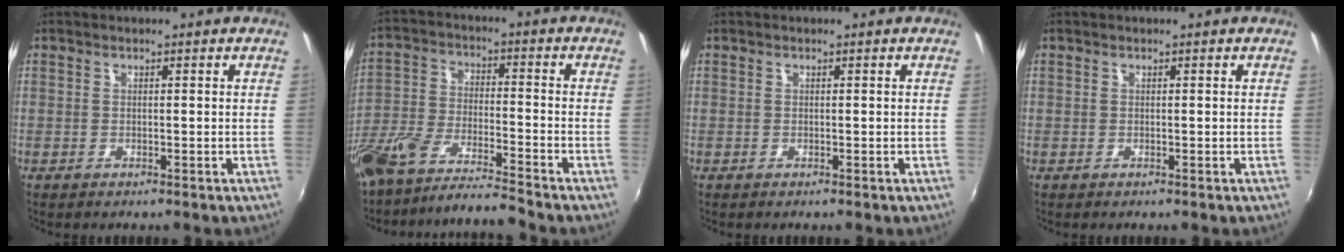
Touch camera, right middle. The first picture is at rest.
{"total": 11.4, "force": [-10.2, 0.5, 5.2], "torque": [-0.119, -0.010, -0.193]}
{"total": 0.0}
{"total": 0.0}